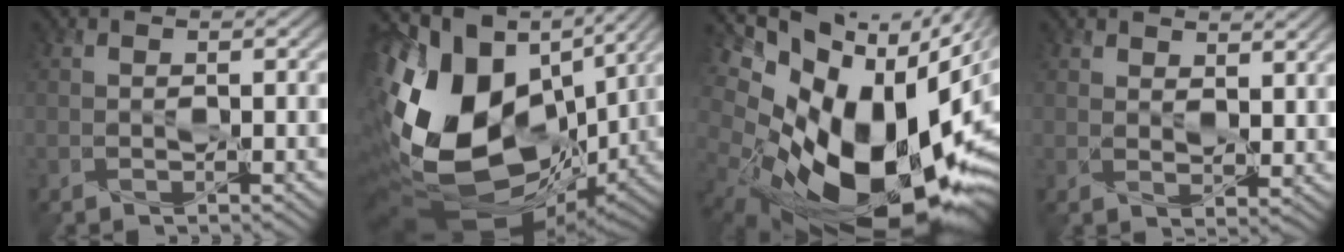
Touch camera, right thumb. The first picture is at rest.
{"total": 20.9, "force": [1.4, 13.3, 16.1], "torque": [-0.357, -0.029, 0.047]}
{"total": 21.4, "force": [1.1, 13.0, 17.0], "torque": [-0.293, -0.047, 0.055]}
{"total": 3.8, "force": [2.9, 1.7, 1.9], "torque": [-0.040, -0.003, 0.052]}